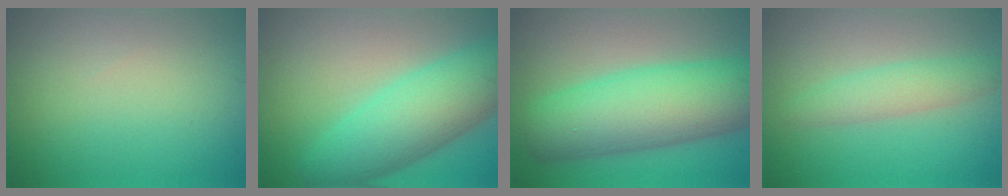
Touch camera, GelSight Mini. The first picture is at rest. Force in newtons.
{"total": 7.8, "press": 7.8, "slide": 0.2}
{"total": 10.1, "press": 10.1, "slide": 0.3}
{"total": 2.7, "press": 2.7, "slide": 0.0}